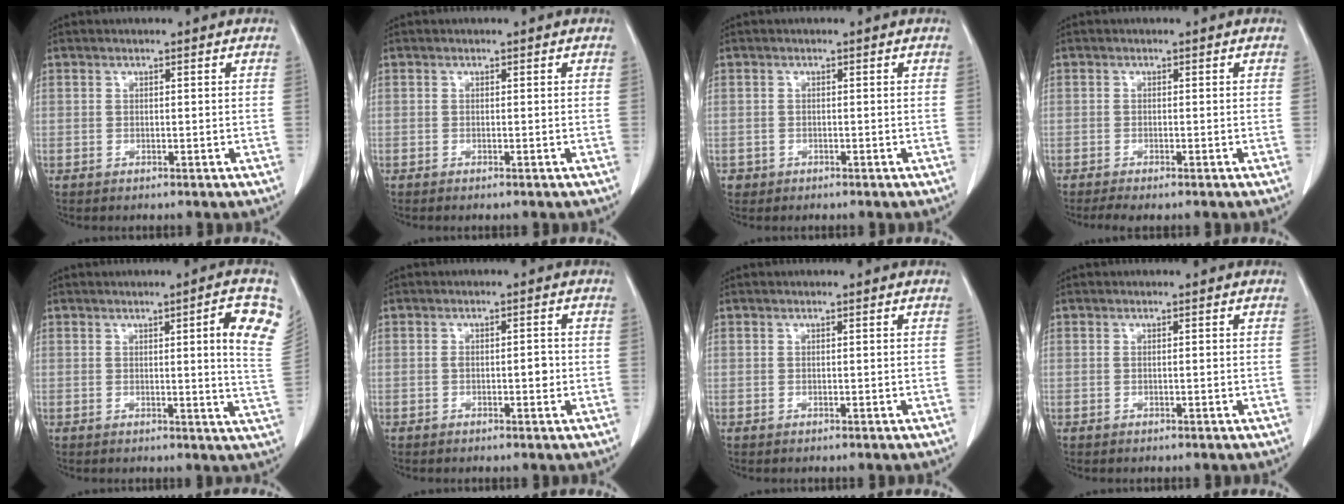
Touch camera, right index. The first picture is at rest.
{"total": 0.5, "force": [-0.5, 0.0, 0.2], "torque": [-0.004, -0.001, -0.009]}
{"total": 1.2, "force": [-0.6, 1.0, -0.1], "torque": [-0.003, 0.005, -0.011]}
{"total": 3.0, "force": [-2.4, 0.5, 1.7], "torque": [-0.023, -0.007, -0.035]}
{"total": 7.9, "force": [2.7, 0.0, 7.4], "torque": [-0.085, -0.008, 0.022]}
{"total": 2.0, "force": [-0.4, 0.8, 1.7], "torque": [-0.025, 0.003, -0.003]}
{"total": 0.0}
{"total": 0.0}